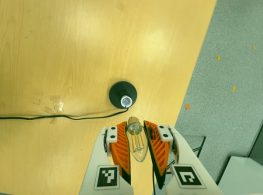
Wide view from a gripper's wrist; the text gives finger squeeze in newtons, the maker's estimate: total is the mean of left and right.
{"total": 23.8, "left": 24.7, "right": 22.9}